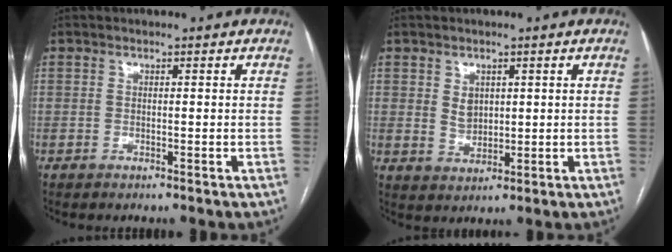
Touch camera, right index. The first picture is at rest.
{"total": 3.4, "force": [1.1, 2.6, 1.9], "torque": [-0.037, 0.001, 0.029]}